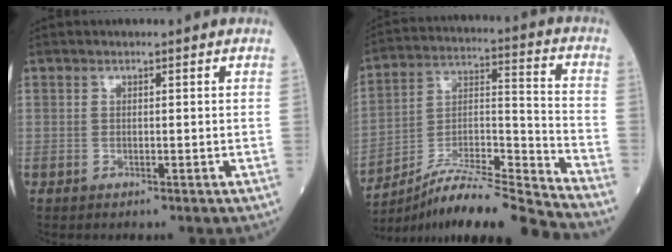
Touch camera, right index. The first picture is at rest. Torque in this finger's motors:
{"motor_torque": [0.69, -1.10, 0.07, 0.00]}